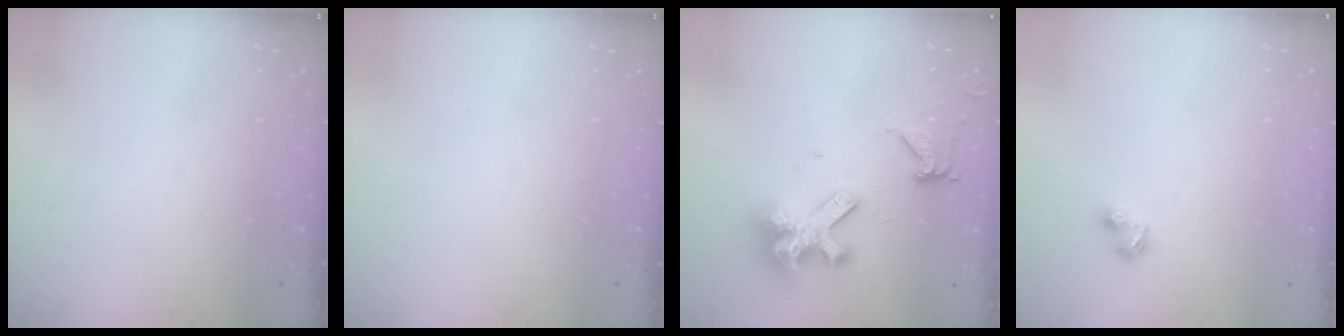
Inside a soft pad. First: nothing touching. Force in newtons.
{"total": 0.0}
{"total": 13.3, "press": 13.2, "slide": 1.6}
{"total": 3.8, "press": 3.8, "slide": 0.3}